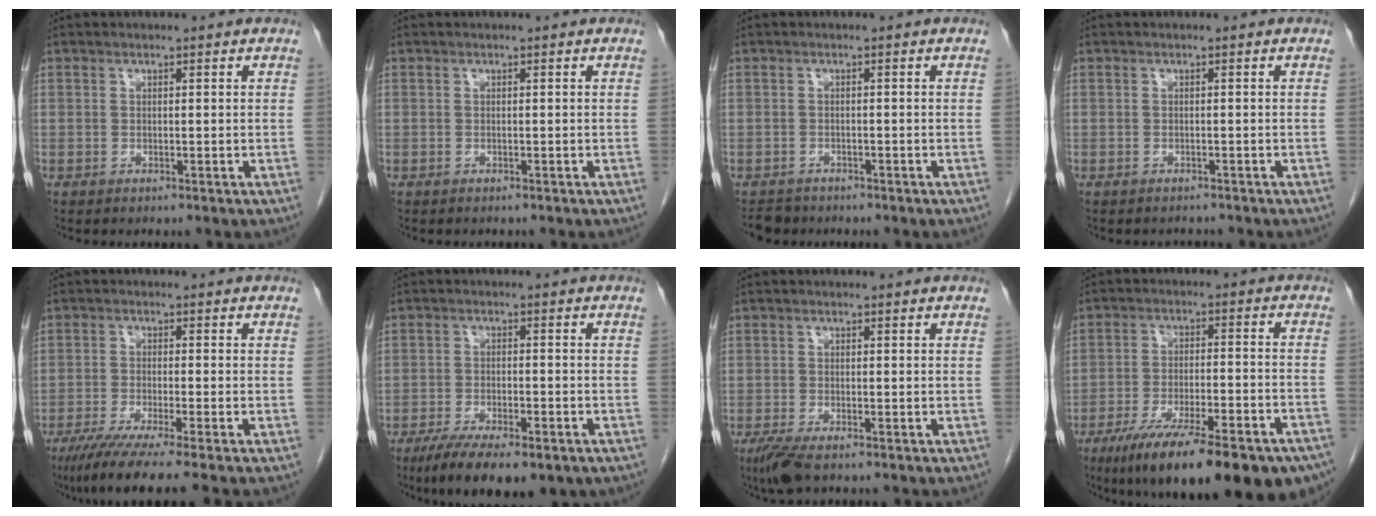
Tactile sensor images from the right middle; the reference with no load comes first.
{"total": 0.6, "force": [-0.6, 0.2, 0.1], "torque": [-0.007, -0.001, -0.010]}
{"total": 2.9, "force": [-2.5, 1.4, 0.1], "torque": [-0.008, -0.002, -0.040]}
{"total": 1.4, "force": [-1.3, 0.4, -0.1], "torque": [-0.002, -0.003, -0.019]}
{"total": 8.8, "force": [-6.7, -0.9, 5.6], "torque": [-0.085, -0.026, -0.108]}
{"total": 12.2, "force": [-8.3, 3.8, 8.1], "torque": [-0.125, -0.017, -0.124]}
{"total": 4.0, "force": [-2.8, 0.9, 2.8], "torque": [-0.056, -0.012, -0.049]}
{"total": 24.7, "force": [-17.8, 5.2, 16.3], "torque": [-0.191, -0.018, -0.256]}